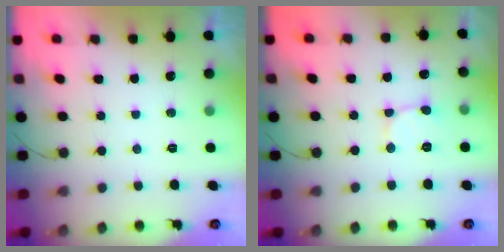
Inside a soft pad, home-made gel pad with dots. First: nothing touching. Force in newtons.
{"total": 1.9, "press": 1.9, "slide": 0.1}